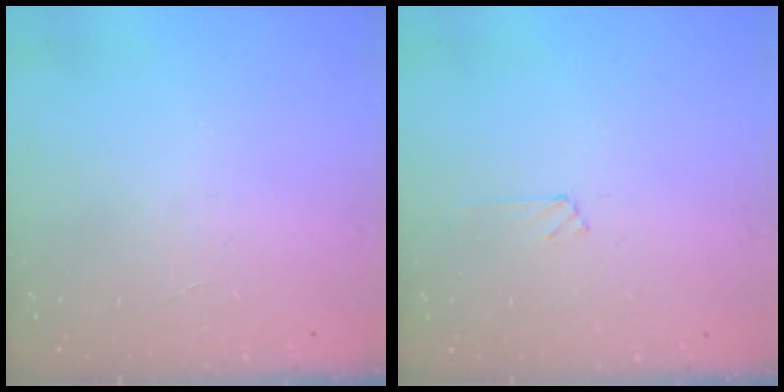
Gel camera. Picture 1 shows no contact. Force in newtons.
{"total": 1.8, "press": 1.8, "slide": 0.3}